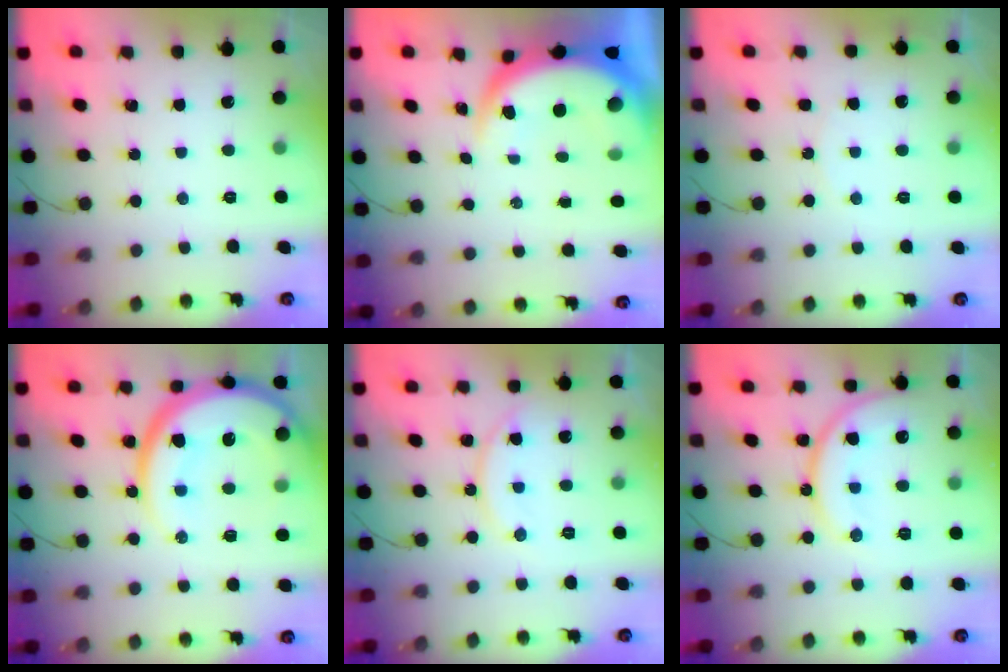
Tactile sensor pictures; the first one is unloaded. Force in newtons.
{"total": 8.6, "press": 8.6, "slide": 1.0}
{"total": 4.8, "press": 4.8, "slide": 0.4}
{"total": 20.9, "press": 20.8, "slide": 1.8}
{"total": 10.1, "press": 10.1, "slide": 0.2}
{"total": 14.8, "press": 14.7, "slide": 1.5}